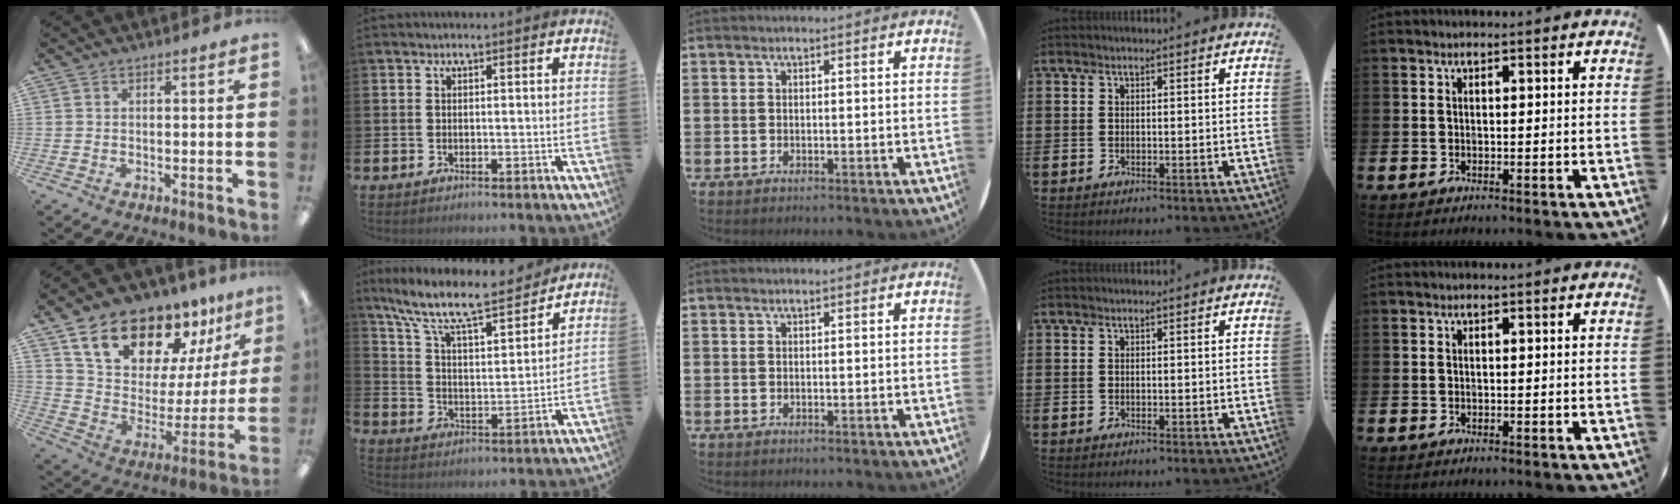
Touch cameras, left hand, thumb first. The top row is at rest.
{"thumb": {"total": 18.3, "force": [14.8, 8.5, 6.6], "torque": [-0.126, -0.107, 0.264]}, "index": {"total": 10.4, "force": [9.1, 1.9, 4.6], "torque": [-0.122, -0.059, 0.154]}}